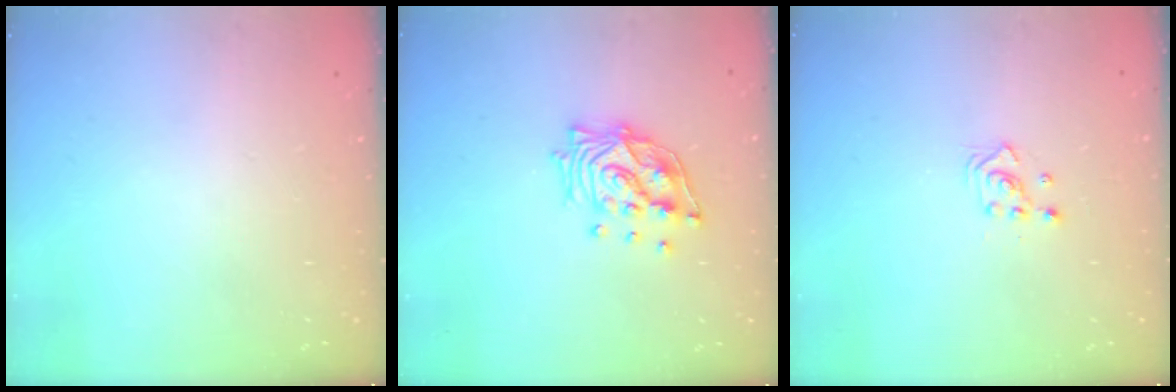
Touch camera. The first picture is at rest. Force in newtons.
{"total": 13.1, "press": 13.1, "slide": 1.1}
{"total": 2.4, "press": 2.4, "slide": 0.3}